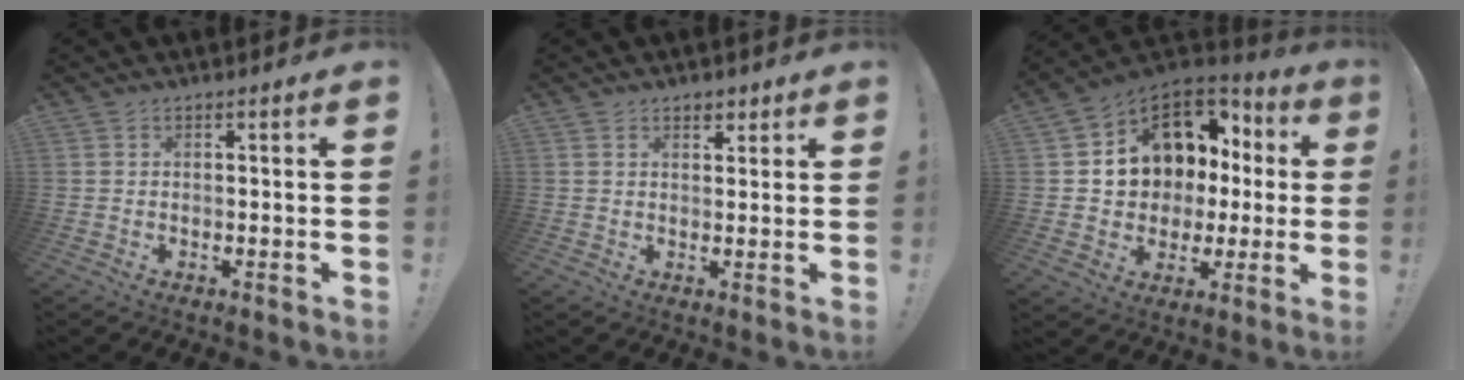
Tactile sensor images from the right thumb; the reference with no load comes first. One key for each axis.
{"total": 2.4, "fx": 1.6, "fy": 1.7, "fz": 0.5, "tx": 0.004, "ty": -0.008, "tz": 0.026}
{"total": 11.5, "fx": 4.2, "fy": 9.7, "fz": 4.7, "tx": -0.064, "ty": -0.037, "tz": 0.093}